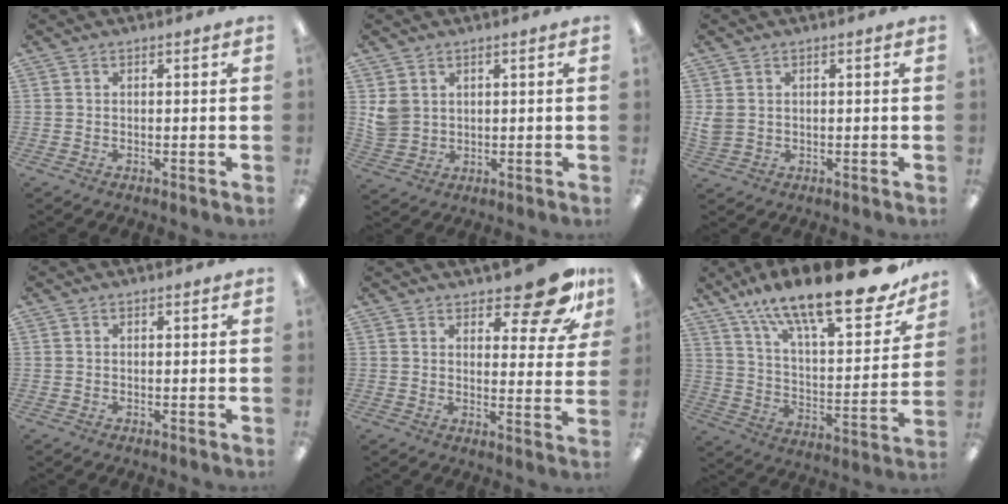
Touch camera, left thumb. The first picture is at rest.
{"total": 4.6, "force": [2.3, 3.7, 1.3], "torque": [-0.027, -0.004, 0.046]}
{"total": 2.7, "force": [0.8, 2.2, 1.3], "torque": [-0.027, 0.002, 0.017]}
{"total": 0.0}
{"total": 12.8, "force": [9.6, 3.8, 7.6], "torque": [-0.083, -0.066, 0.158]}
{"total": 24.7, "force": [18.0, 7.4, 15.2], "torque": [-0.239, -0.118, 0.298]}